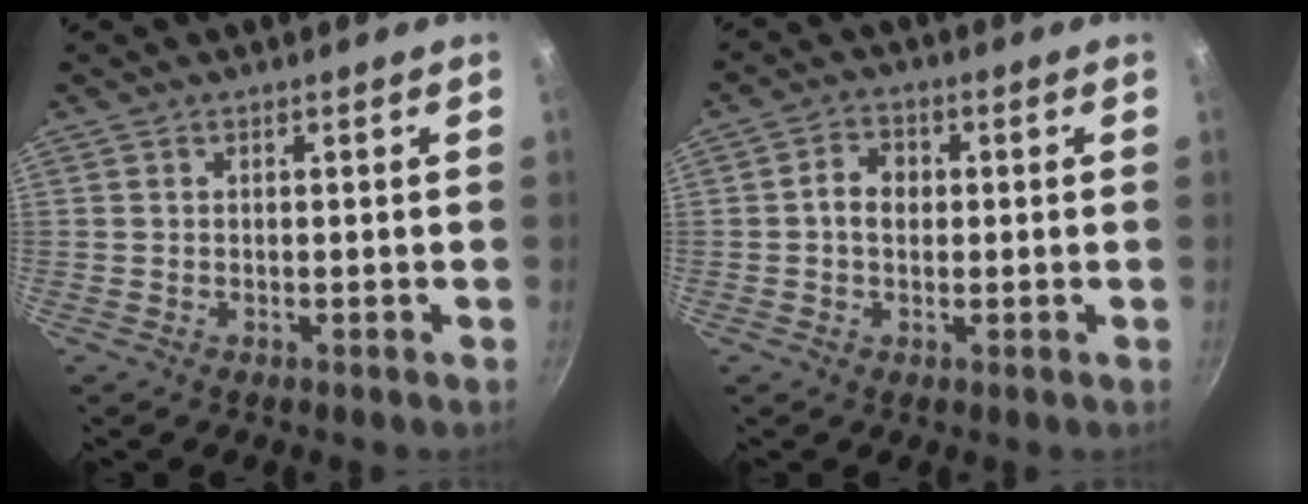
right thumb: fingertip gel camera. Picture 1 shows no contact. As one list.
[{"total": 4.6, "force": [0.2, 3.6, 2.9], "torque": [-0.033, 0.010, -0.005]}]